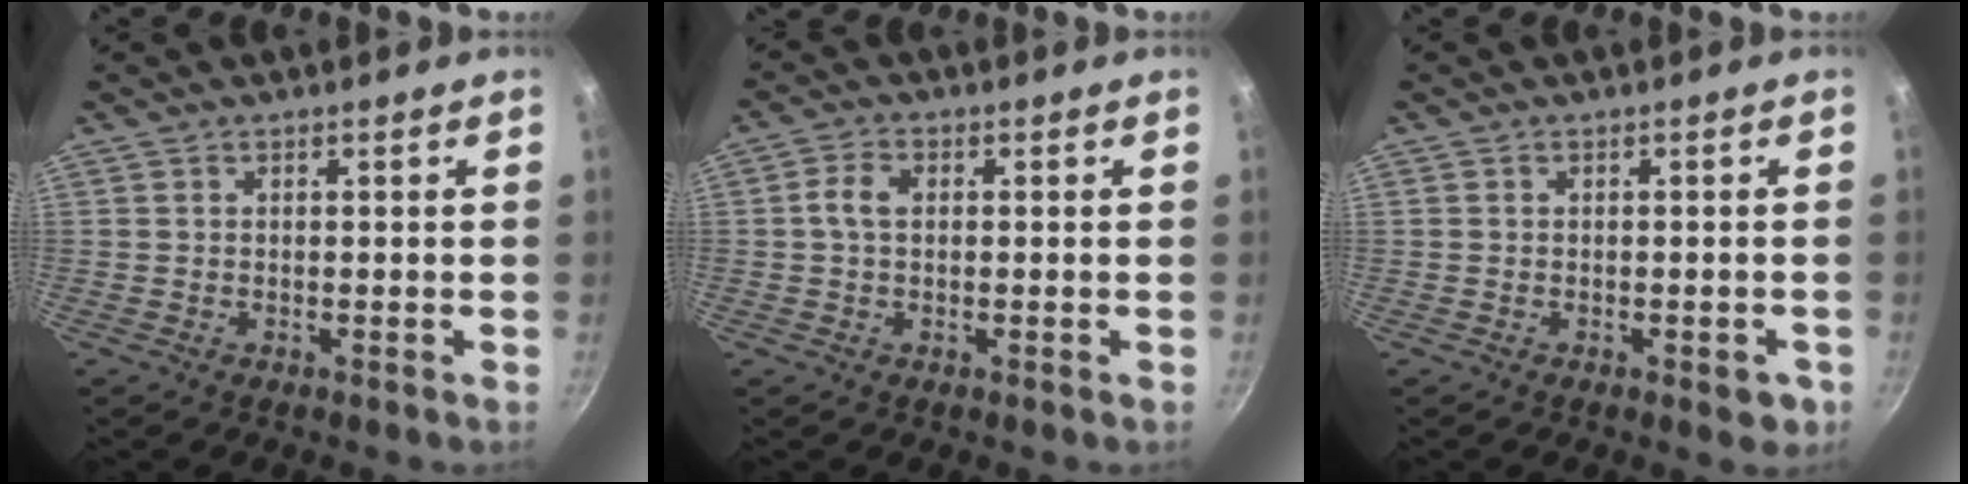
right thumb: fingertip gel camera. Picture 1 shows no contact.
{"total": 3.7, "force": [0.3, 2.5, 2.7], "torque": [-0.053, 0.012, 0.000]}
{"total": 3.2, "force": [-1.3, 1.6, 2.5], "torque": [-0.018, 0.005, -0.015]}